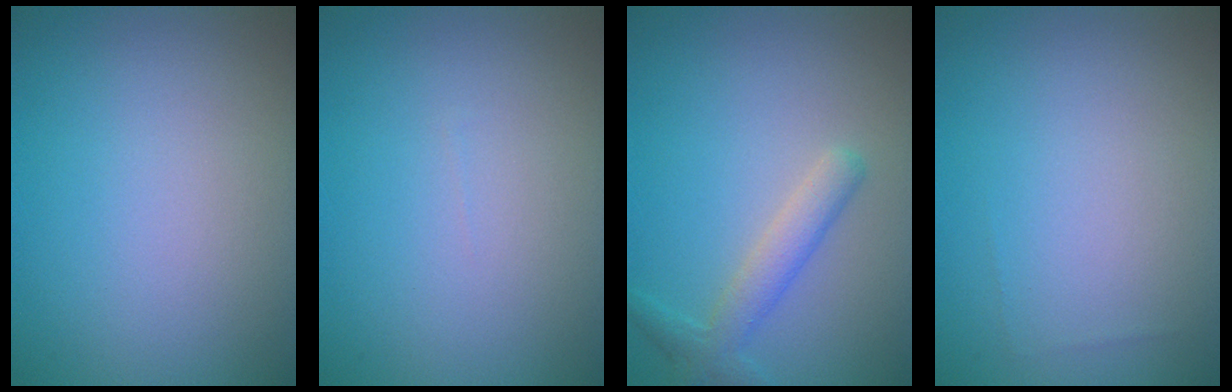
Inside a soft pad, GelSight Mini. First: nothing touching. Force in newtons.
{"total": 0.0}
{"total": 2.6, "press": 2.5, "slide": 0.1}
{"total": 0.0}